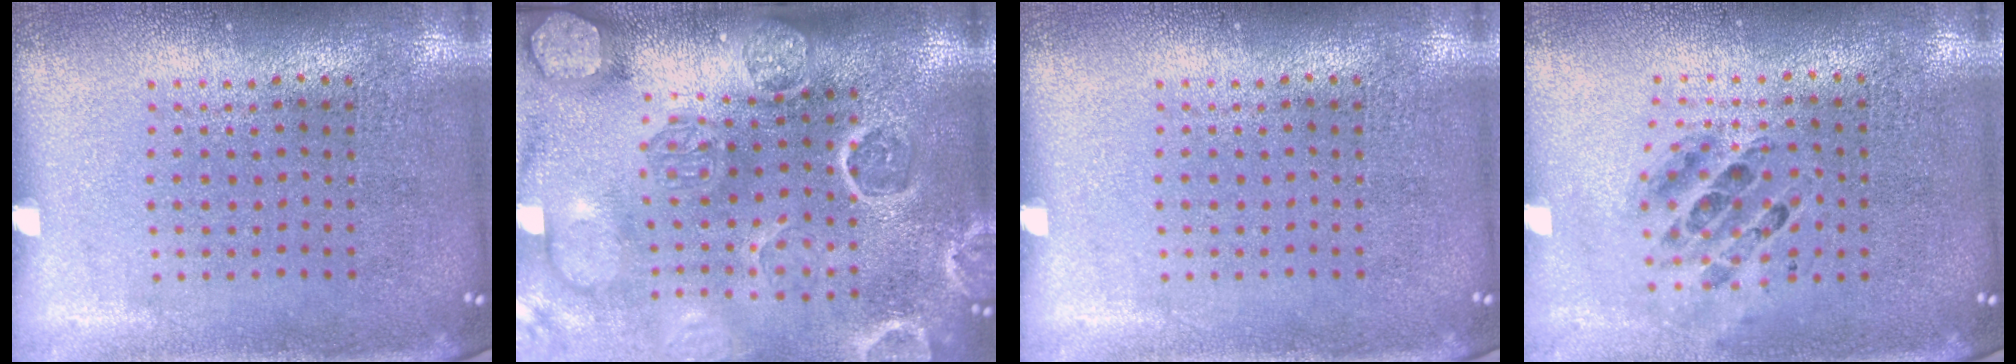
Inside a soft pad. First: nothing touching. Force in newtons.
{"total": 4.3, "press": 3.5, "slide": 2.5}
{"total": 0.0}
{"total": 0.8, "press": 0.7, "slide": 0.2}